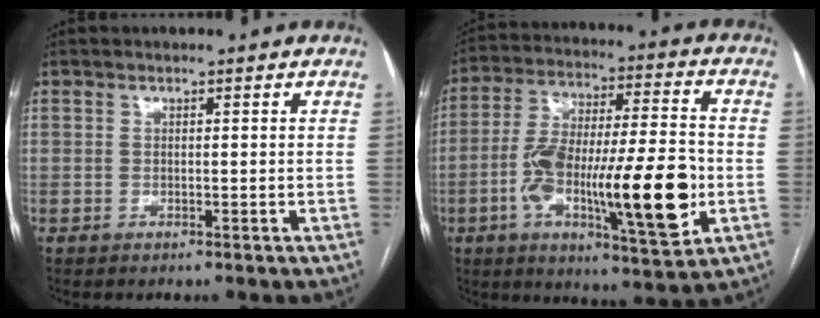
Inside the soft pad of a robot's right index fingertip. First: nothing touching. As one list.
[{"total": 21.0, "force": [-5.0, 4.0, 20.0], "torque": [-0.334, 0.002, -0.076]}]